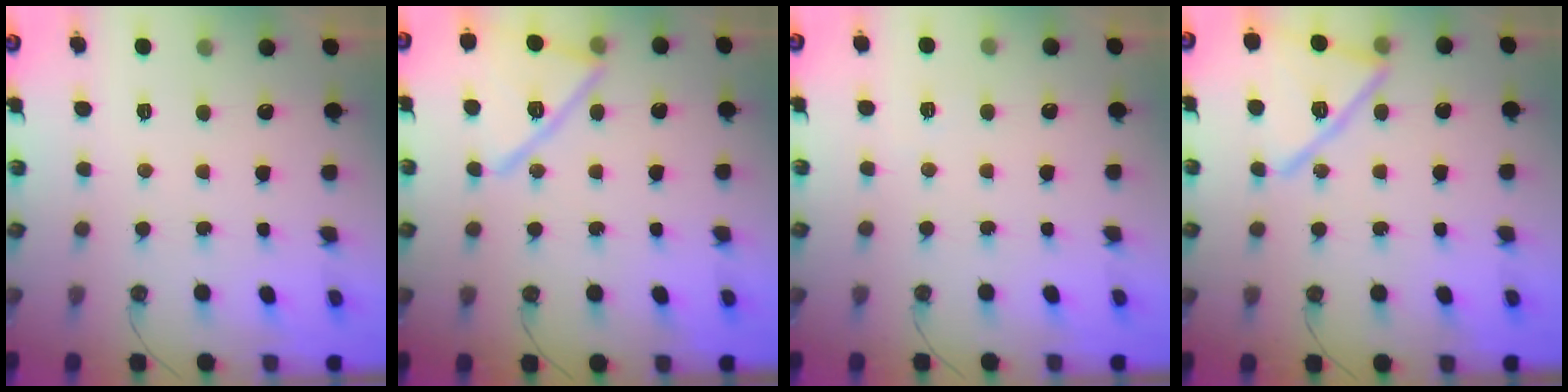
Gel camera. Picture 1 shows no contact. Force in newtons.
{"total": 15.0, "press": 15.0, "slide": 0.5}
{"total": 2.7, "press": 2.6, "slide": 0.7}
{"total": 15.8, "press": 15.8, "slide": 0.5}